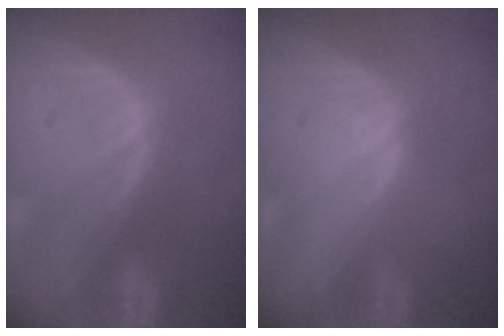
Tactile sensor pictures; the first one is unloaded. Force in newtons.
{"total": 0.0}